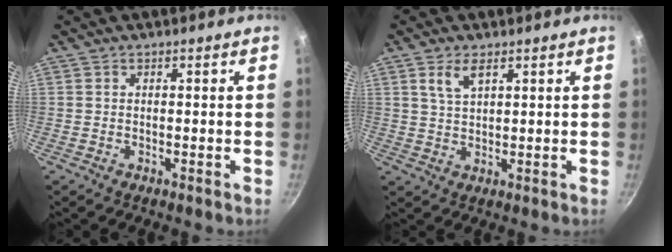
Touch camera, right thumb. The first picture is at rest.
{"total": 4.4, "force": [2.2, 2.1, 3.2], "torque": [-0.054, -0.007, 0.046]}